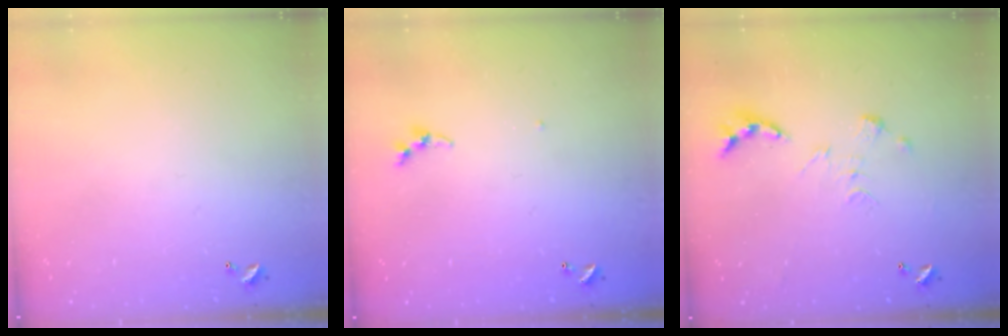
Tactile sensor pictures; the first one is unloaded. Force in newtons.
{"total": 3.5, "press": 3.4, "slide": 0.4}
{"total": 0.0}